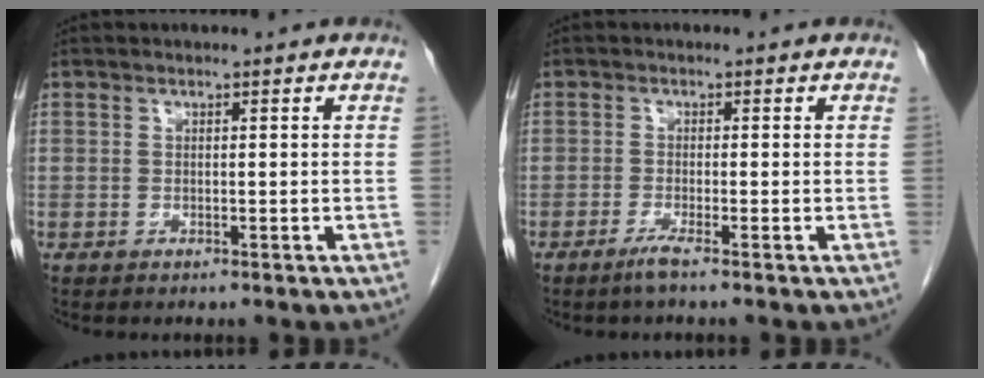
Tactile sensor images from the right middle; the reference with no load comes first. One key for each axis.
{"total": 1.9, "fx": -1.3, "fy": -0.4, "fz": 1.3, "tx": -0.030, "ty": -0.003, "tz": -0.030}